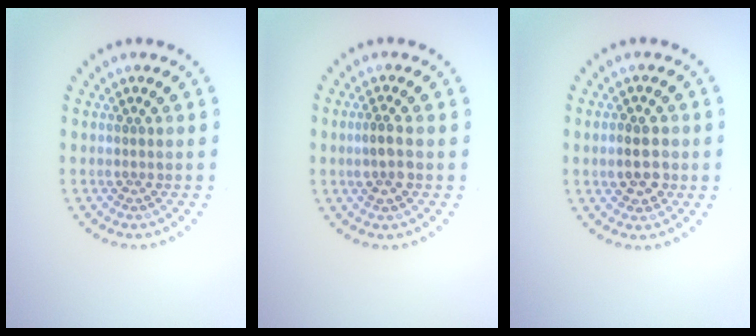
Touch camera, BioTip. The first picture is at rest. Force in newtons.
{"total": 2.1, "press": 2.0, "slide": 0.6}
{"total": 3.0, "press": 3.0, "slide": 0.3}